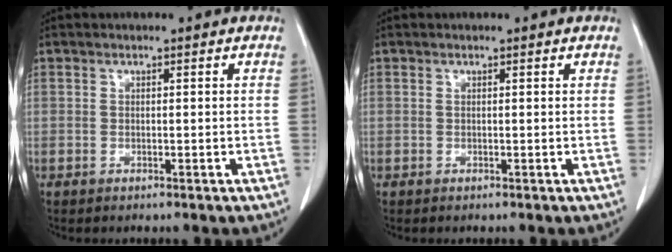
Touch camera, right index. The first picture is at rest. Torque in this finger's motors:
{"motor_torque": [-0.07, 0.03, 0.02, -0.01]}